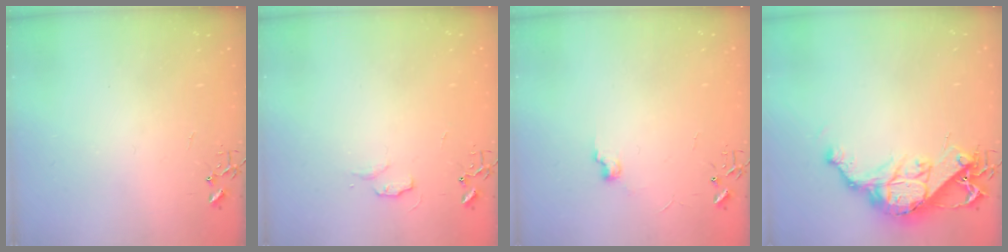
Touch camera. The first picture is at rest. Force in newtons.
{"total": 4.9, "press": 4.9, "slide": 0.6}
{"total": 5.9, "press": 5.9, "slide": 0.7}
{"total": 14.9, "press": 14.8, "slide": 1.0}